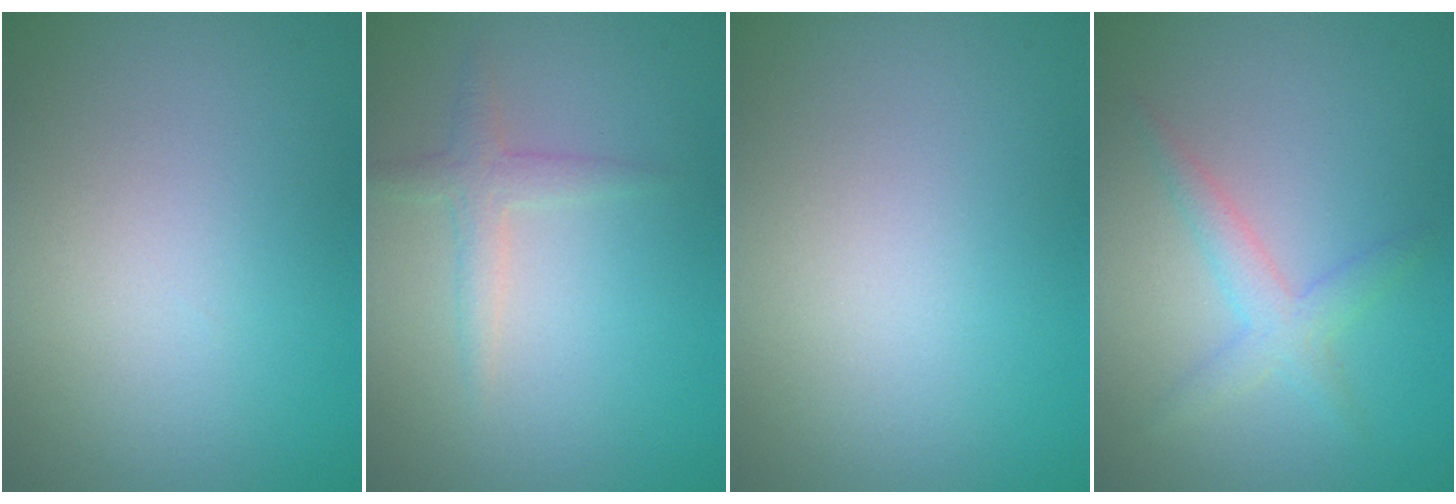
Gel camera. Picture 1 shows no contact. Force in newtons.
{"total": 1.7, "press": 1.7, "slide": 0.1}
{"total": 0.0}
{"total": 2.2, "press": 2.2, "slide": 0.1}